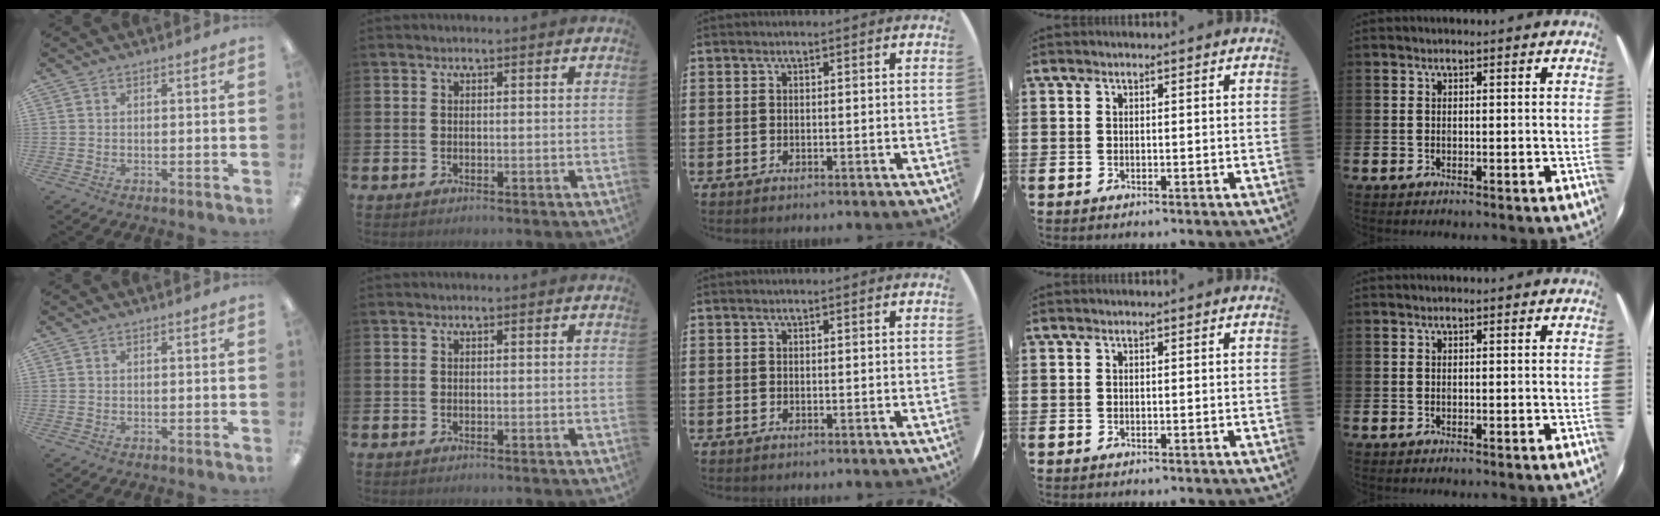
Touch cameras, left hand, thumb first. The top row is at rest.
{}